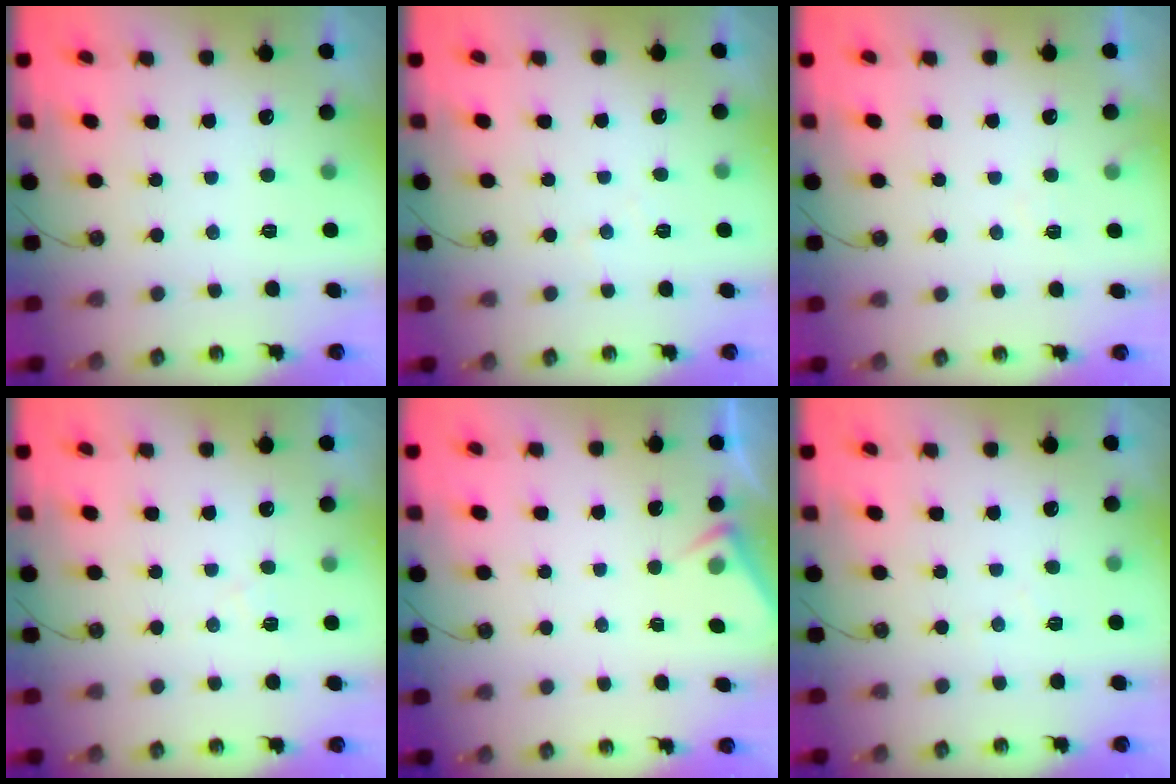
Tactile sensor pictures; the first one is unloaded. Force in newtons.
{"total": 3.9, "press": 3.8, "slide": 0.6}
{"total": 3.8, "press": 3.7, "slide": 0.6}
{"total": 7.4, "press": 7.4, "slide": 0.8}
{"total": 3.7, "press": 3.6, "slide": 0.5}
{"total": 4.0, "press": 3.9, "slide": 0.7}